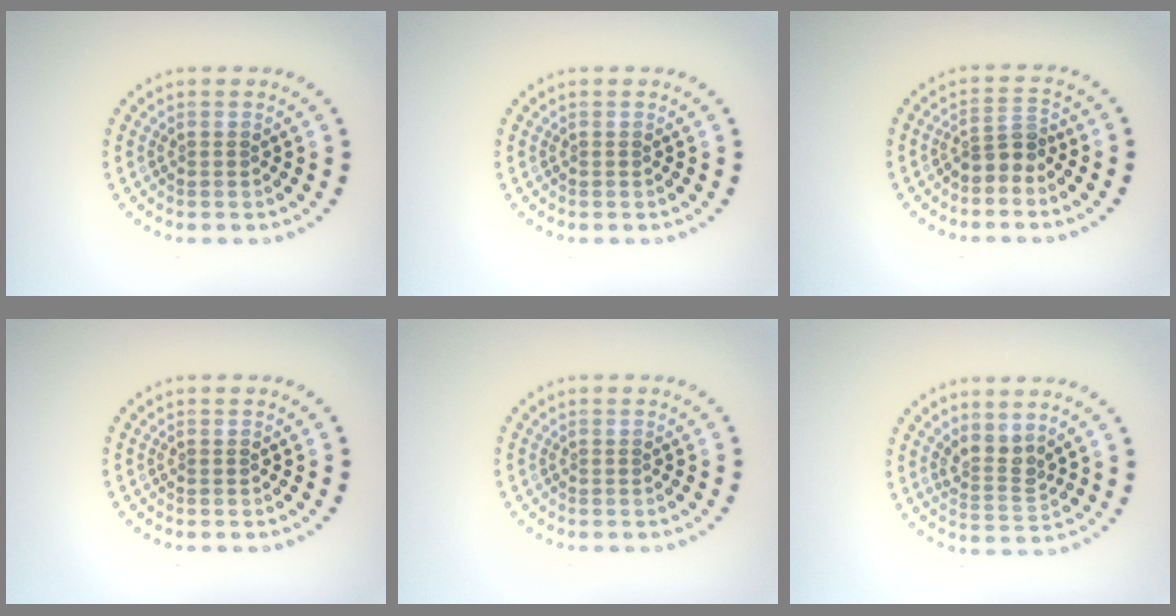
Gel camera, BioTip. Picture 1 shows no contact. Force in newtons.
{"total": 0.0}
{"total": 2.3, "press": 1.8, "slide": 1.5}
{"total": 0.0}
{"total": 0.0}
{"total": 2.6, "press": 2.0, "slide": 1.7}